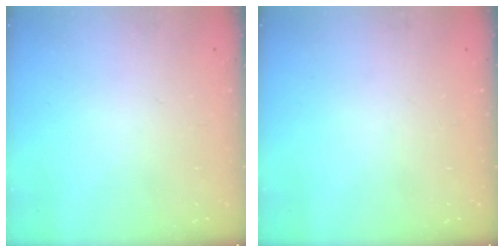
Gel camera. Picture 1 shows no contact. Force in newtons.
{"total": 0.0}